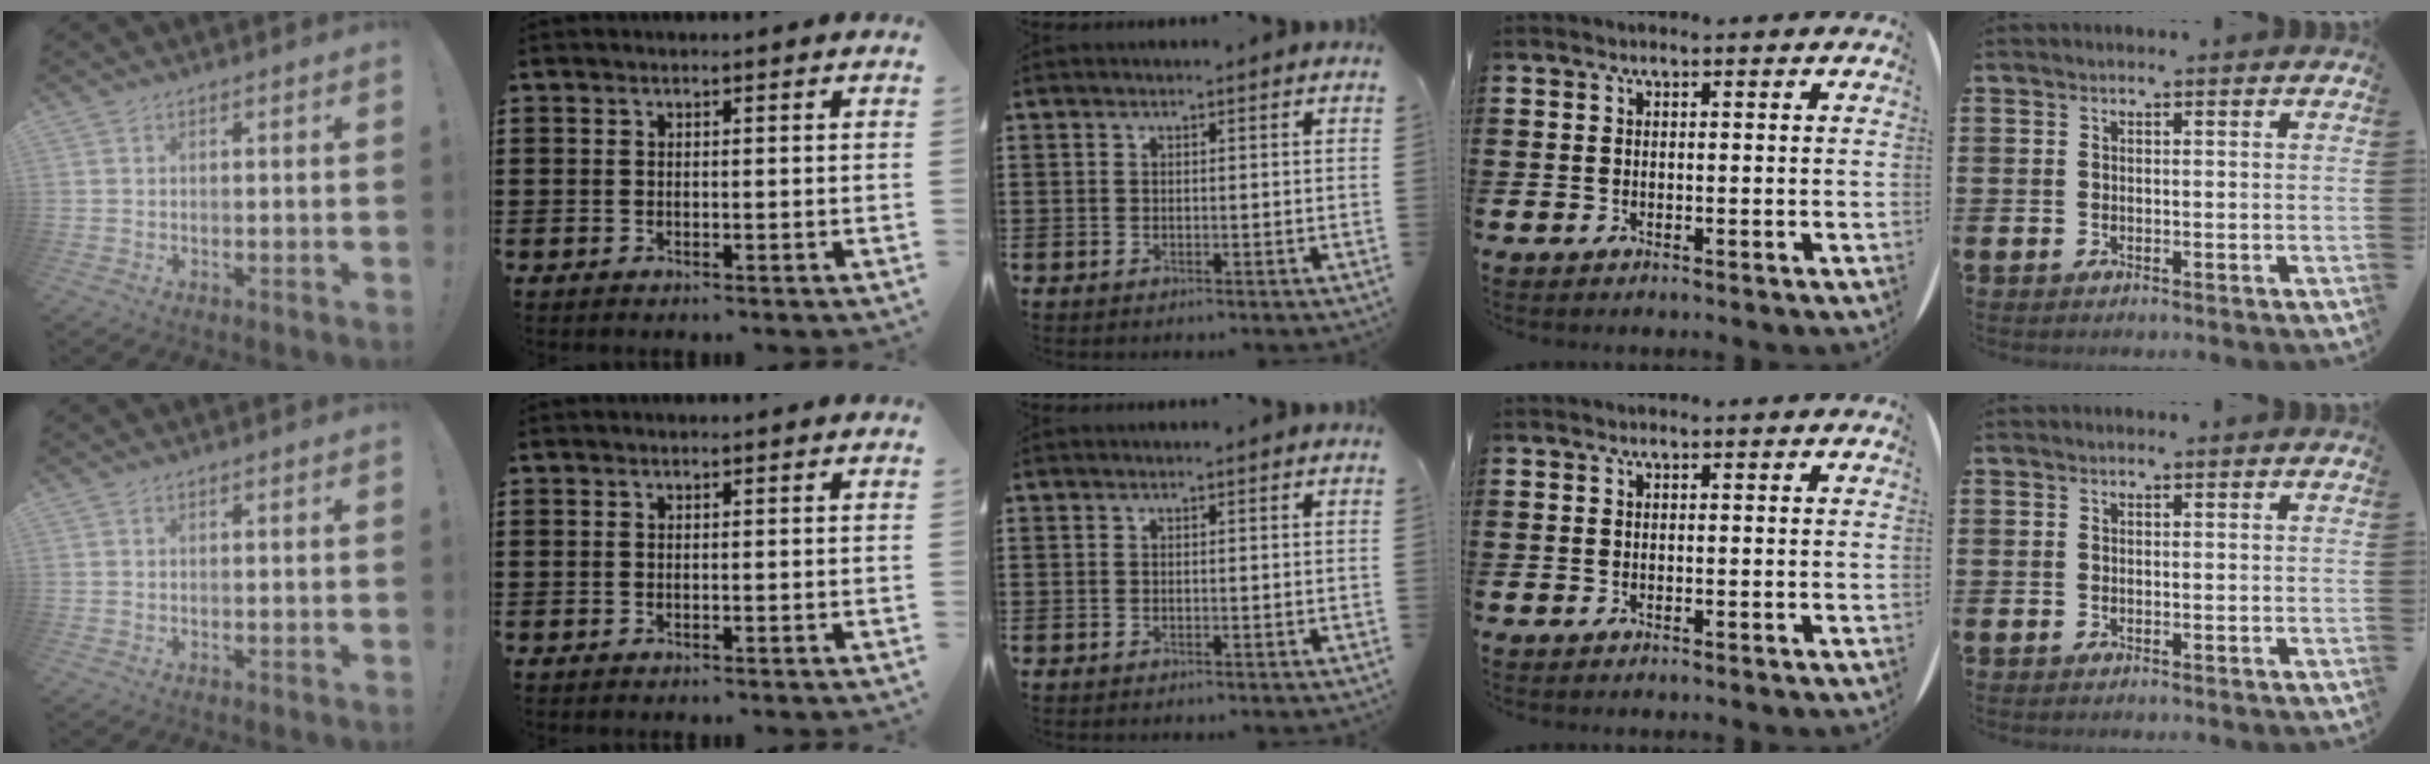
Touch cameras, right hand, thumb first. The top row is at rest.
{}